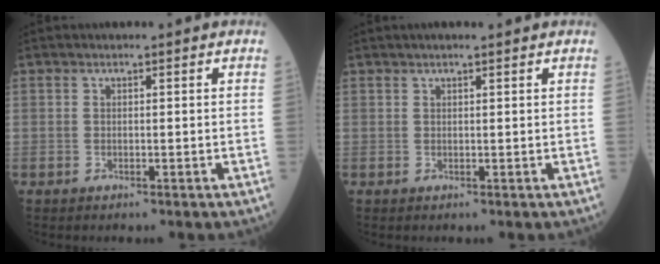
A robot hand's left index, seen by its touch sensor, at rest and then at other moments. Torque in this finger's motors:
{"motor_torque": [0.05, -0.05, -0.05, 0.00]}